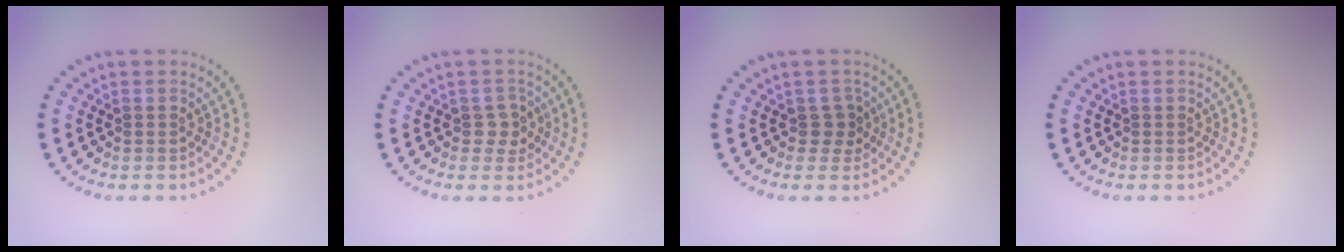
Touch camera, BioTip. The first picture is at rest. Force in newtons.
{"total": 1.6, "press": 1.5, "slide": 0.7}
{"total": 1.6, "press": 1.3, "slide": 0.9}
{"total": 0.0}